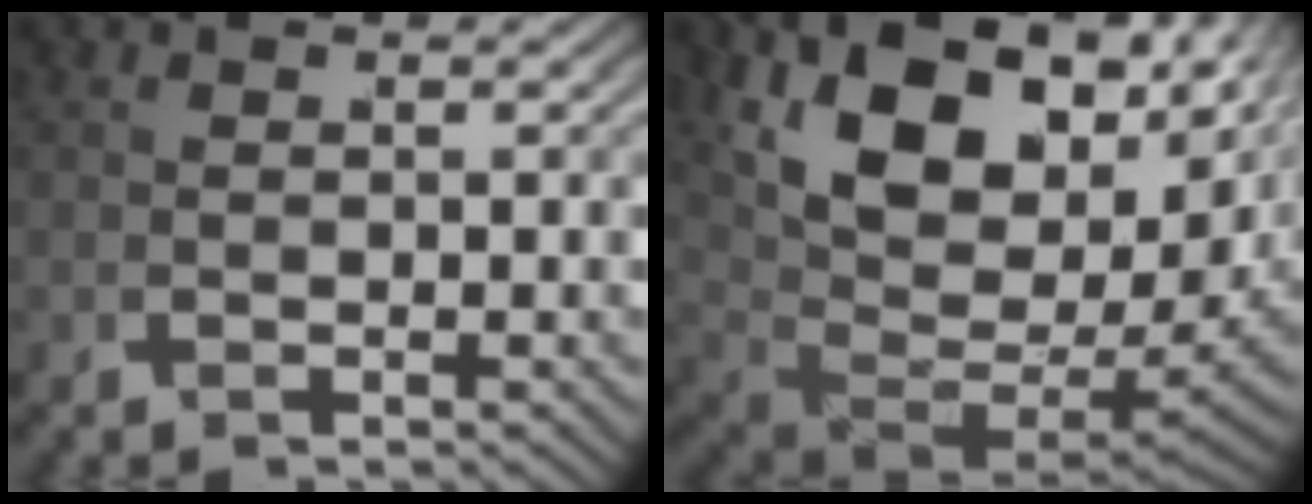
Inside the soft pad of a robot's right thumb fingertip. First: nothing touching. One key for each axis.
{"total": 19.7, "fx": 0.8, "fy": 13.4, "fz": 14.4, "tx": -0.284, "ty": -0.064, "tz": 0.045}